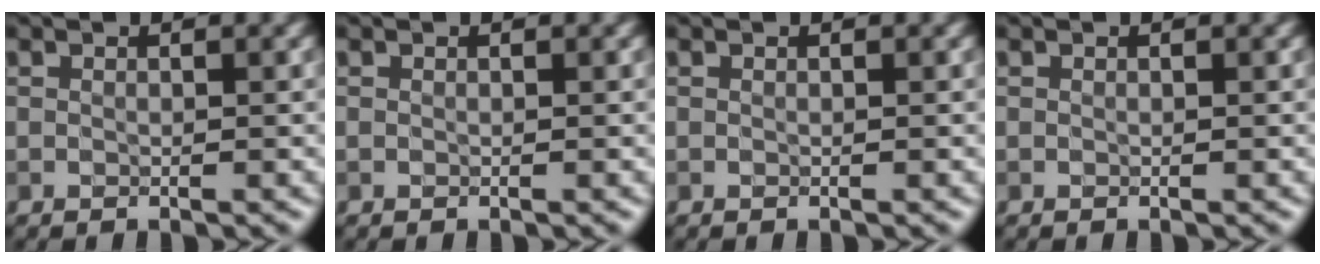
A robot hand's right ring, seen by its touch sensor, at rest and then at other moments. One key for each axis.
{"total": 0.0}
{"total": 0.0}
{"total": 0.0}